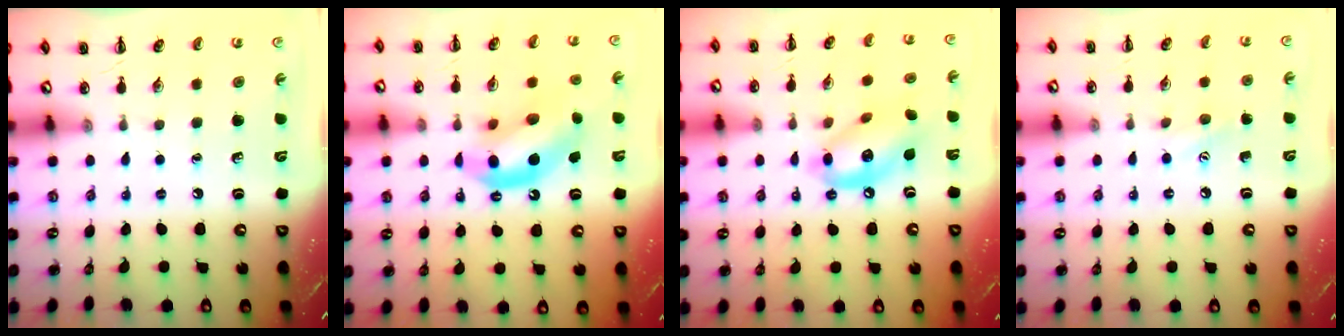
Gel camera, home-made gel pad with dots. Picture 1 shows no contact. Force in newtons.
{"total": 12.6, "press": 12.2, "slide": 3.2}
{"total": 12.3, "press": 12.0, "slide": 2.4}
{"total": 6.8, "press": 6.6, "slide": 1.7}